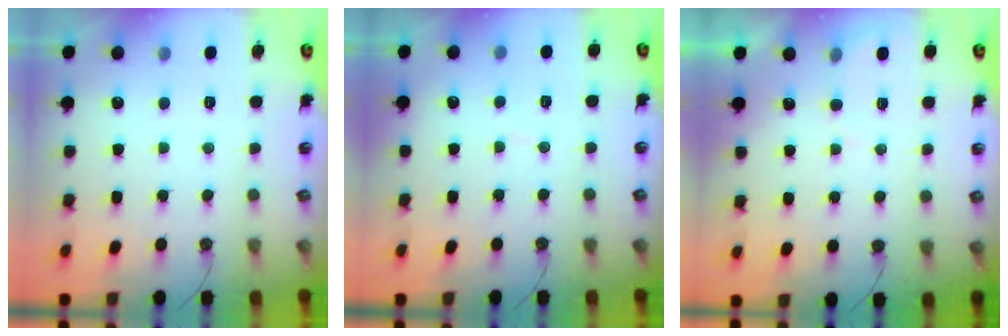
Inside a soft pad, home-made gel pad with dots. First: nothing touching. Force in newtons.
{"total": 2.9, "press": 2.9, "slide": 0.2}
{"total": 3.3, "press": 3.3, "slide": 0.3}